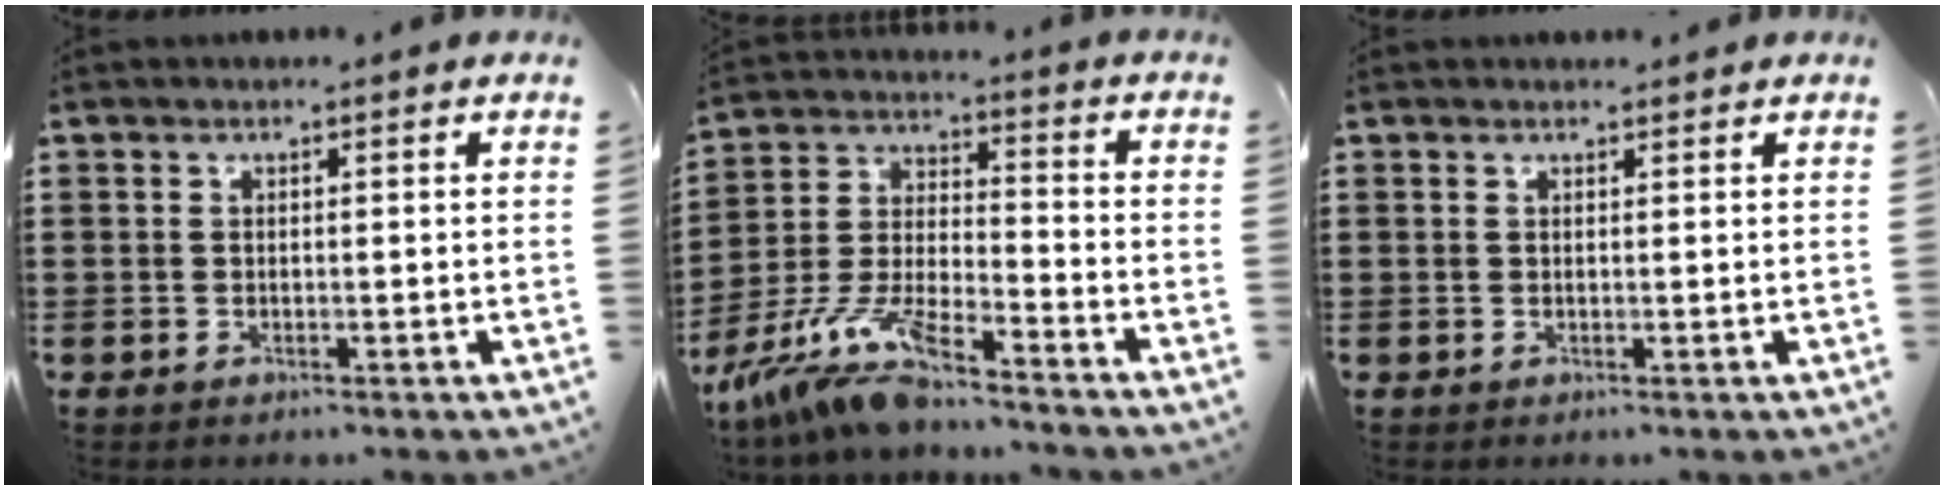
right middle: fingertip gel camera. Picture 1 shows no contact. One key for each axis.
{"total": 10.3, "fx": -8.8, "fy": 1.1, "fz": 5.2, "tx": -0.126, "ty": -0.001, "tz": -0.182}
{"total": 0.6, "fx": 0.5, "fy": 0.3, "fz": 0.0, "tx": 0.005, "ty": -0.004, "tz": 0.008}